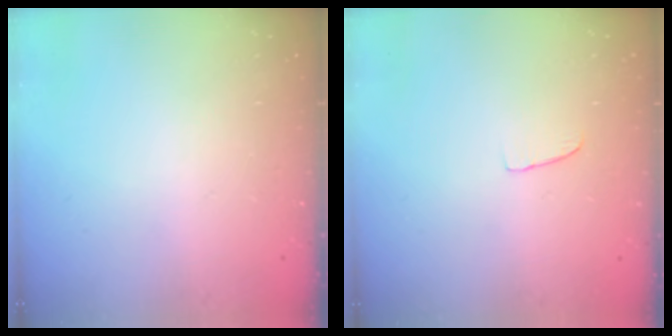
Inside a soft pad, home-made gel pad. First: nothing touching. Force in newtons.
{"total": 2.6, "press": 2.6, "slide": 0.2}